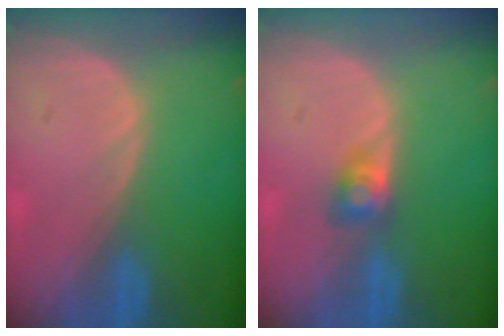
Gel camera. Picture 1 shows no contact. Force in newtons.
{"total": 2.7, "press": 2.5, "slide": 1.0}